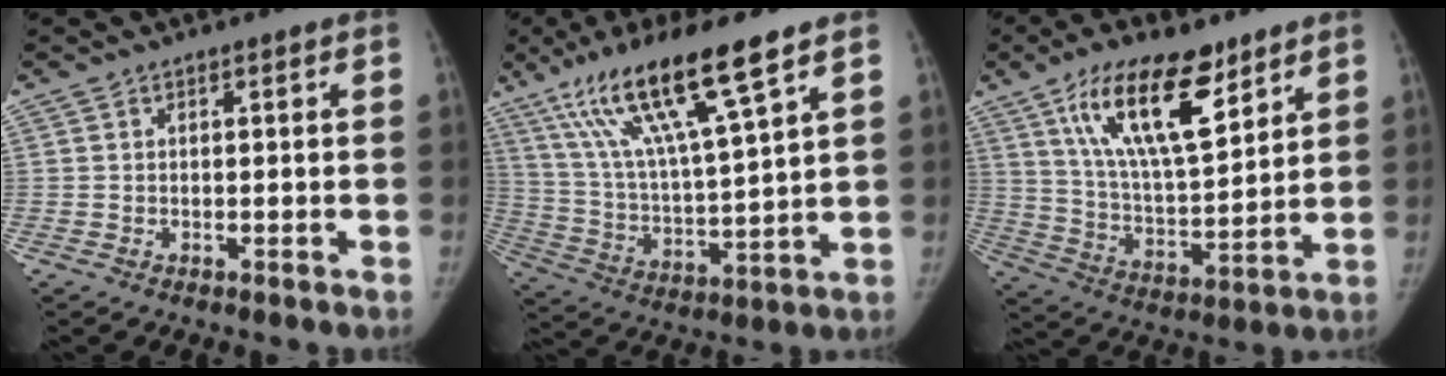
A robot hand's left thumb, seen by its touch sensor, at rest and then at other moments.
{"total": 18.8, "force": [11.5, 2.4, 14.7], "torque": [-0.272, -0.040, 0.217]}
{"total": 18.2, "force": [10.4, 6.9, 13.2], "torque": [-0.195, -0.050, 0.193]}